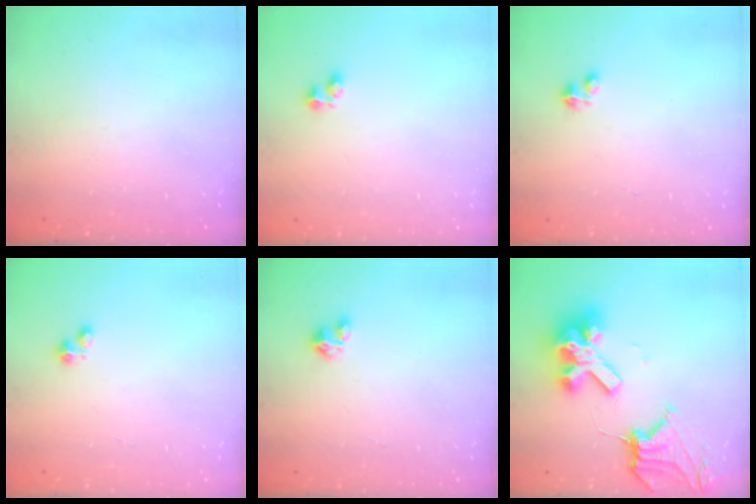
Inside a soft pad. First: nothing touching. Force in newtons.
{"total": 1.9, "press": 1.8, "slide": 0.5}
{"total": 1.8, "press": 1.8, "slide": 0.4}
{"total": 1.9, "press": 1.8, "slide": 0.2}
{"total": 1.6, "press": 1.6, "slide": 0.1}
{"total": 16.6, "press": 16.5, "slide": 1.4}